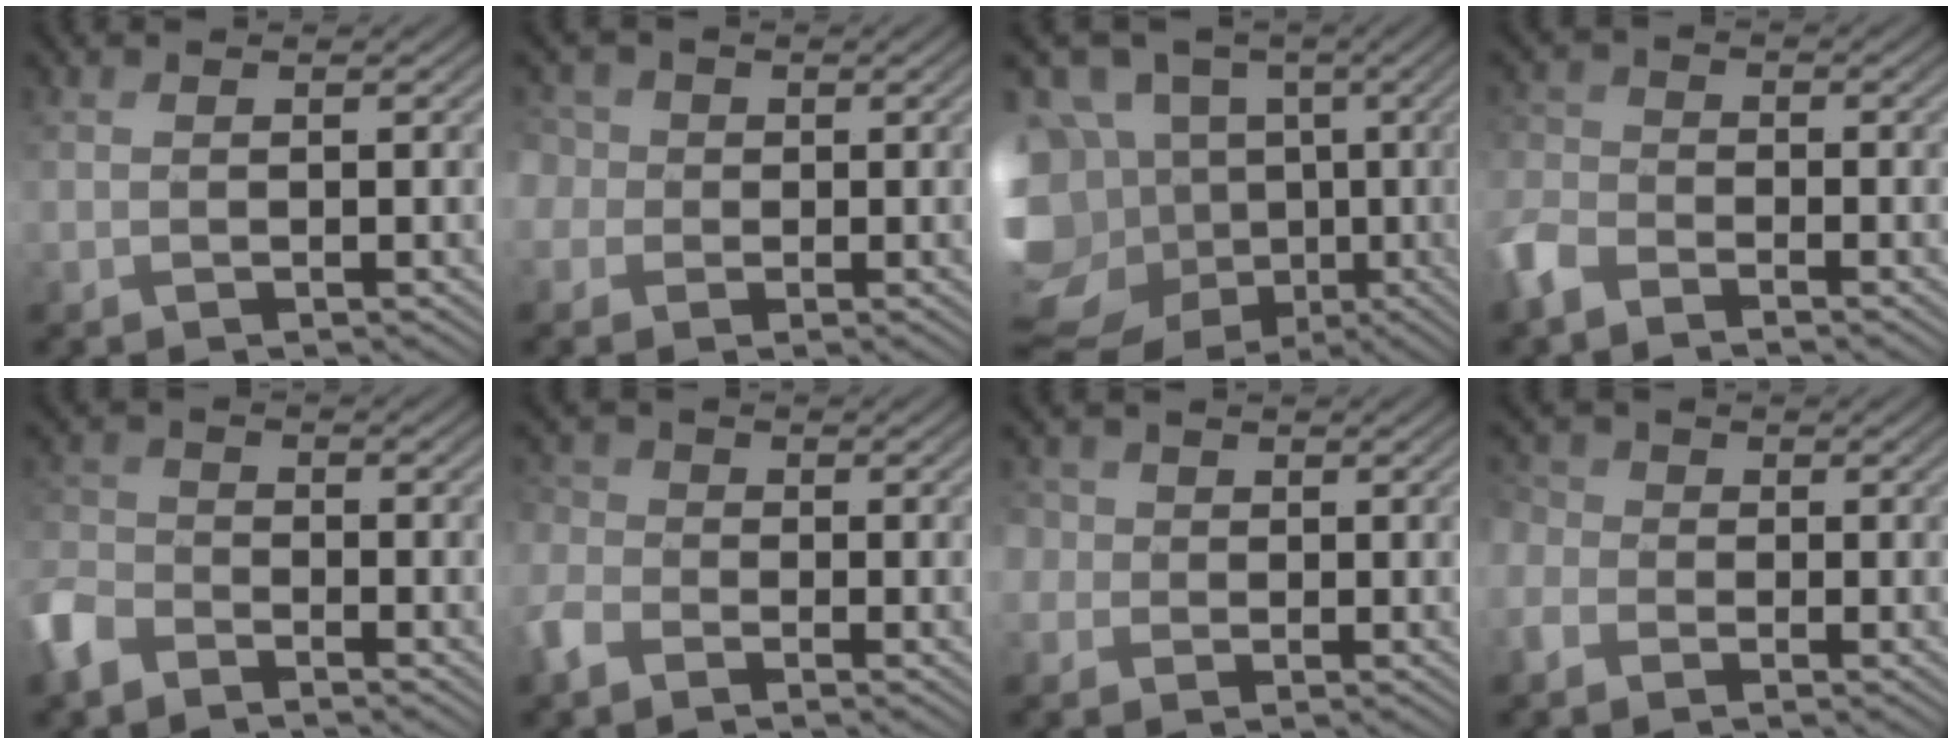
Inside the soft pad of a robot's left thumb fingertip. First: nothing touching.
{"total": 5.3, "force": [0.7, 4.8, 2.1], "torque": [-0.080, 0.014, -0.012]}
{"total": 18.7, "force": [-4.6, 14.6, 10.7], "torque": [-0.277, 0.020, -0.060]}
{"total": 5.0, "force": [-3.6, 2.6, 2.3], "torque": [-0.060, -0.002, -0.093]}
{"total": 5.6, "force": [-4.0, 3.0, 2.4], "torque": [-0.064, -0.003, -0.099]}
{"total": 4.4, "force": [-2.6, 3.0, 1.9], "torque": [-0.060, 0.000, -0.071]}
{"total": 4.0, "force": [0.7, 3.7, 1.3], "torque": [-0.046, 0.011, -0.015]}
{"total": 3.7, "force": [-1.8, 2.9, 1.3], "torque": [-0.048, 0.002, -0.054]}